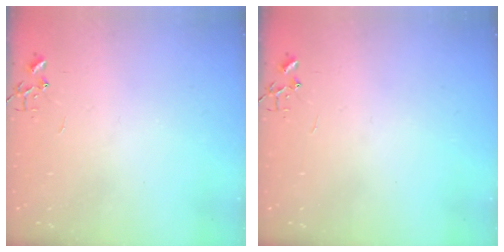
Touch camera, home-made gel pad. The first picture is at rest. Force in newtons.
{"total": 0.0}